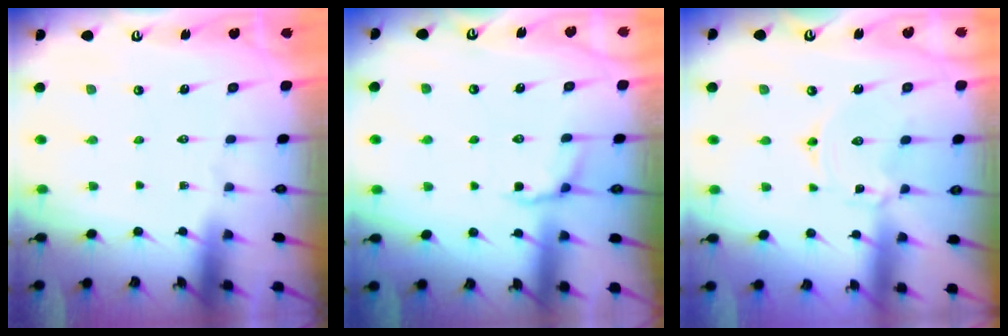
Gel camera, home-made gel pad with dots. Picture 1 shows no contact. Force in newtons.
{"total": 2.8, "press": 2.0, "slide": 2.0}
{"total": 0.9, "press": 0.9, "slide": 0.2}